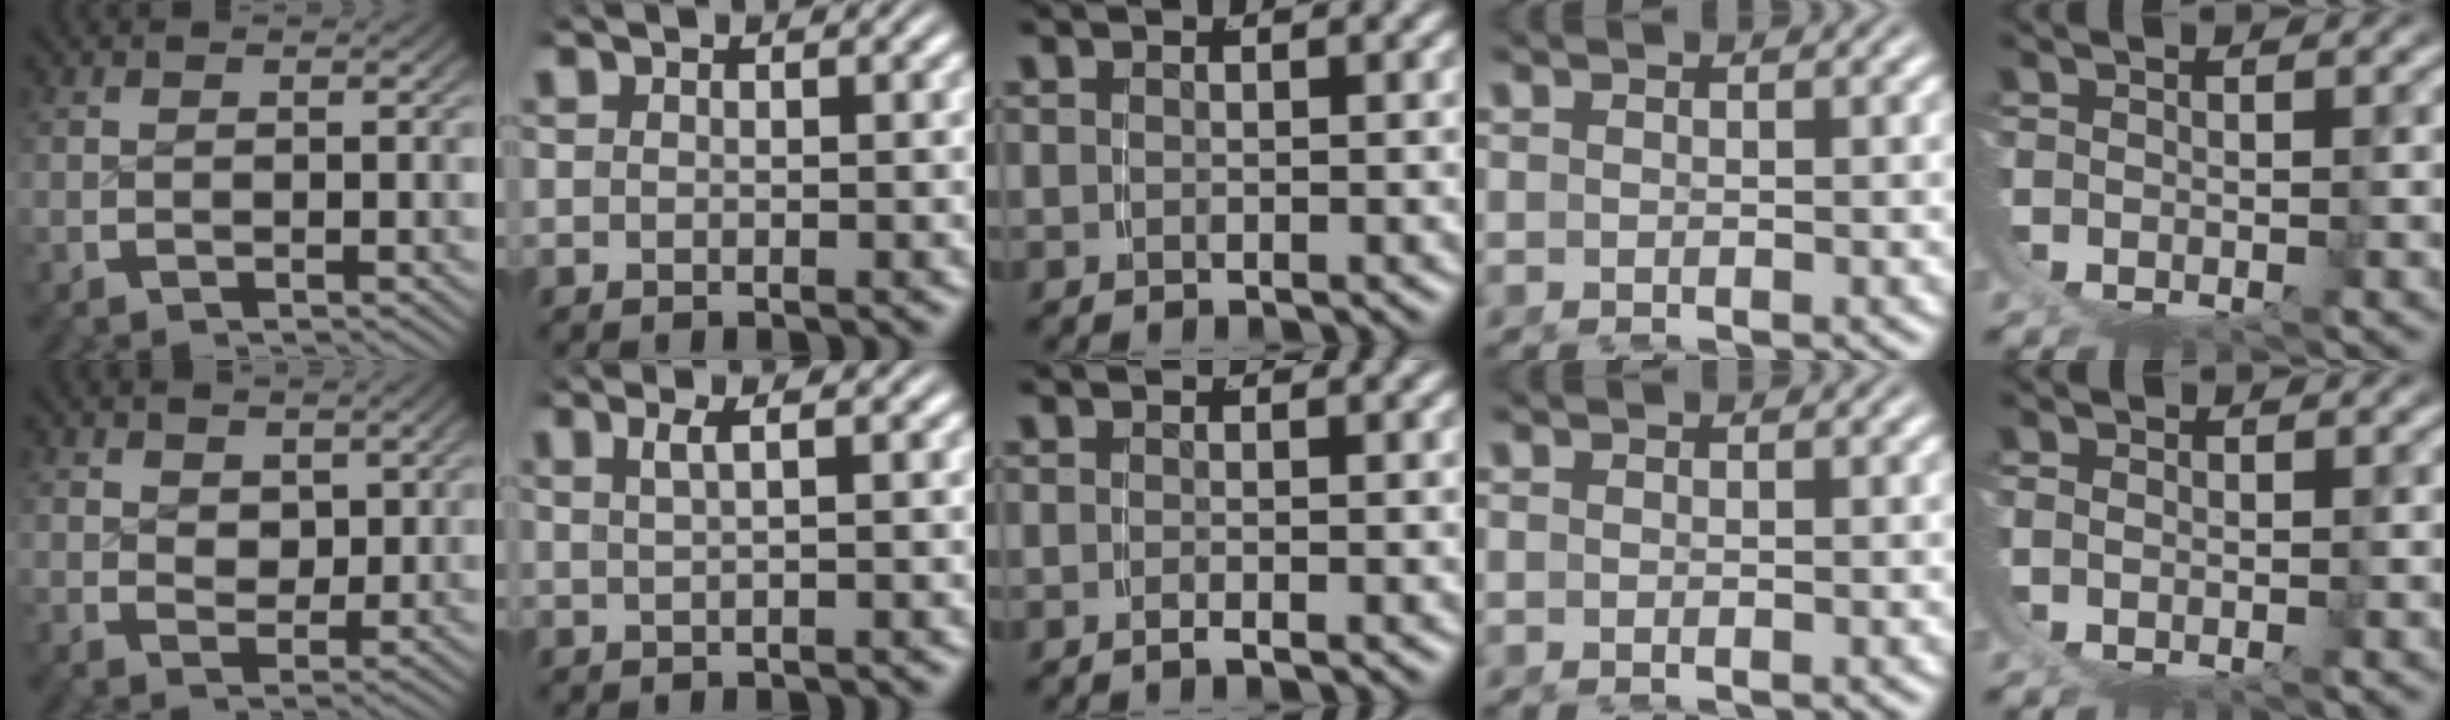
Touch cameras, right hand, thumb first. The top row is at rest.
{"thumb": {"total": 2.3, "force": [1.4, 1.4, 1.0], "torque": [-0.013, -0.018, 0.035]}, "index": {"total": 1.6, "force": [0.7, -0.3, 1.4], "torque": [-0.018, 0.004, 0.016]}, "middle": {"total": 0.8, "force": [-0.6, -0.5, 0.3], "torque": [-0.008, 0.002, -0.010]}, "little": {"total": 0.6, "force": [0.2, 0.5, 0.2], "torque": [-0.008, -0.001, 0.002]}}